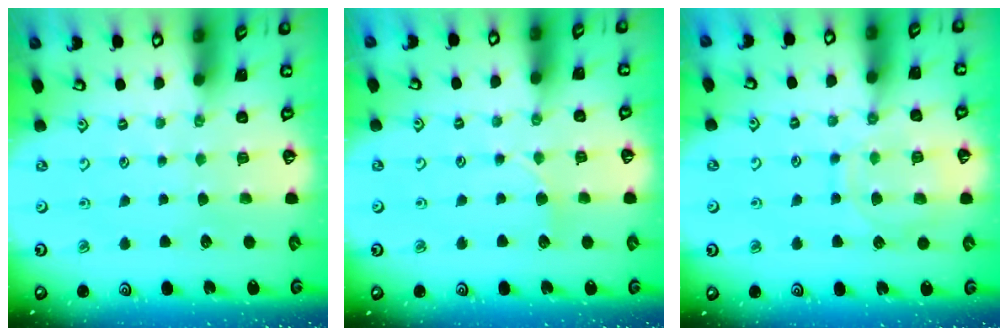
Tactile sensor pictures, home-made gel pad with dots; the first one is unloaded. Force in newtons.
{"total": 4.5, "press": 4.4, "slide": 0.5}
{"total": 11.7, "press": 11.7, "slide": 1.1}